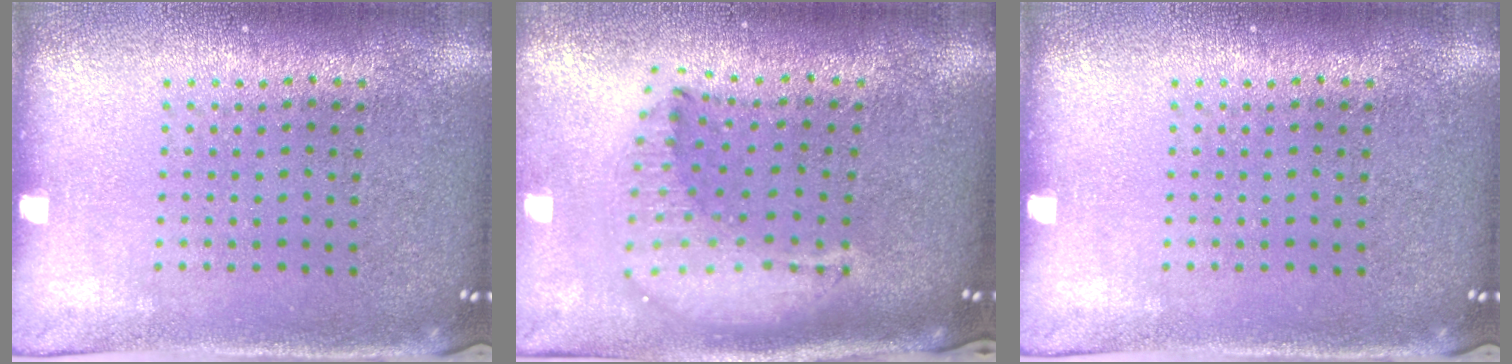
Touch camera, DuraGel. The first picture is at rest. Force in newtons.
{"total": 2.1, "press": 1.6, "slide": 1.3}
{"total": 0.0}